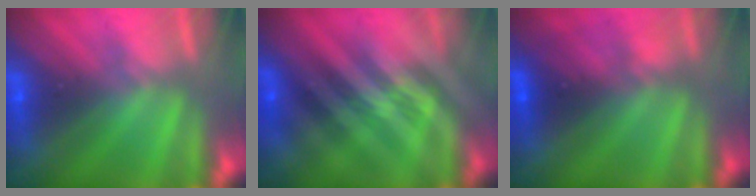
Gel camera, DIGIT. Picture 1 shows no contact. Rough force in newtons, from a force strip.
{"total": 2.4}
{"total": 2.7}